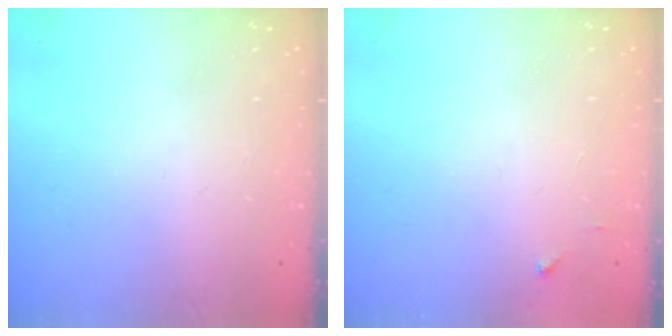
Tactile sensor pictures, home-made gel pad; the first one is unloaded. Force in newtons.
{"total": 2.0, "press": 2.0, "slide": 0.2}